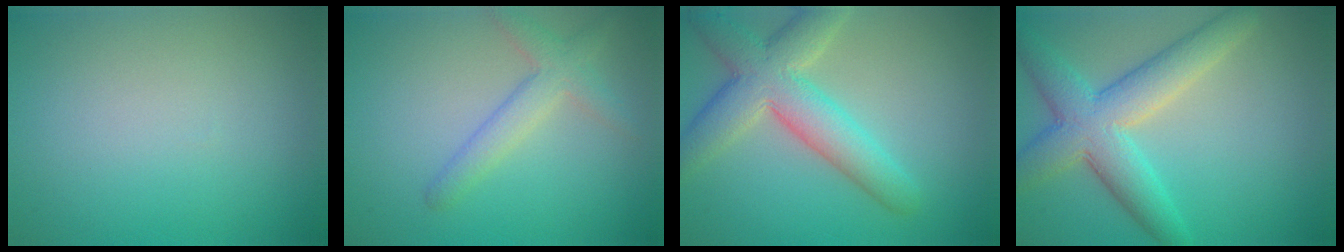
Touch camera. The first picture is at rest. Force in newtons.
{"total": 2.9, "press": 2.9, "slide": 0.2}
{"total": 6.8, "press": 6.8, "slide": 0.6}
{"total": 6.6, "press": 6.6, "slide": 0.4}